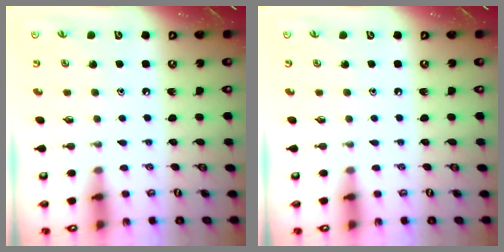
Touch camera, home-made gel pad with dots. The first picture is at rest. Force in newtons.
{"total": 0.0}